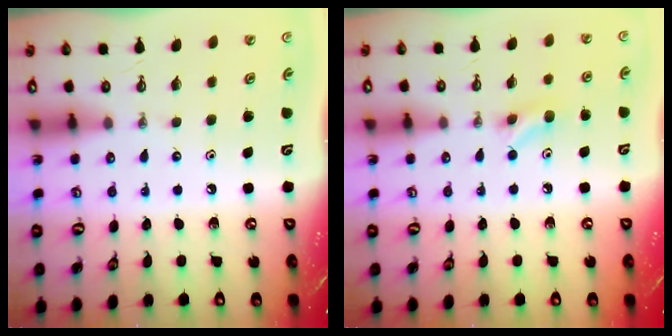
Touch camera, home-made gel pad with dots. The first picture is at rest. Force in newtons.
{"total": 5.7, "press": 5.5, "slide": 1.5}